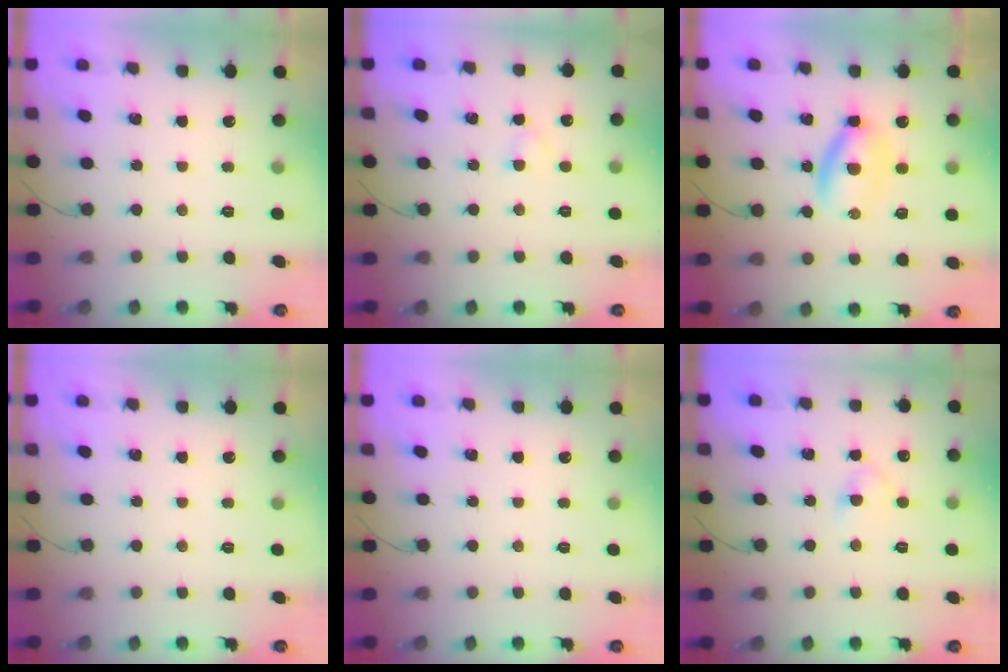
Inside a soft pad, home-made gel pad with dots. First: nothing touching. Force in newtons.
{"total": 1.8, "press": 1.5, "slide": 0.9}
{"total": 5.4, "press": 5.4, "slide": 0.9}
{"total": 0.0}
{"total": 0.0}
{"total": 2.4, "press": 2.1, "slide": 1.1}